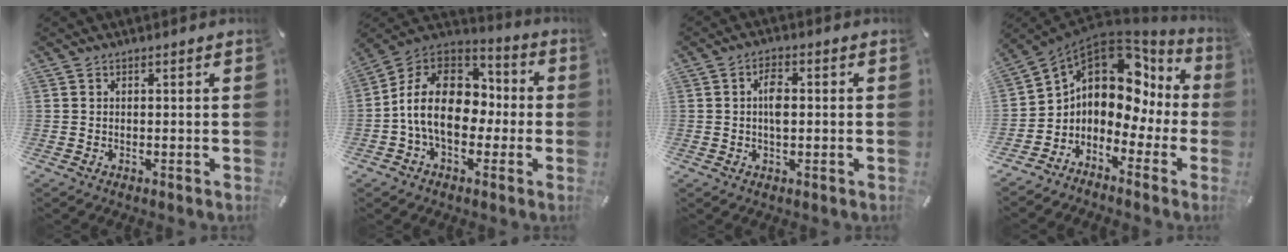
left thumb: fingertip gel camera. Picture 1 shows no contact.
{"total": 17.2, "force": [-2.1, 12.5, 11.7], "torque": [-0.237, 0.018, -0.039]}
{"total": 4.3, "force": [0.2, 2.2, 3.7], "torque": [-0.072, 0.001, -0.003]}
{"total": 10.8, "force": [2.8, 8.5, 6.1], "torque": [-0.098, -0.034, 0.042]}